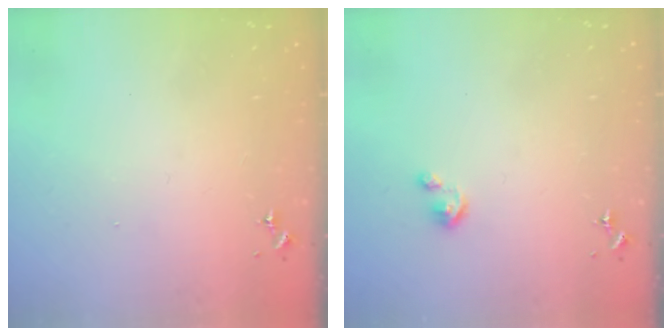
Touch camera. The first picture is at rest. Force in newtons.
{"total": 2.6, "press": 2.6, "slide": 0.3}